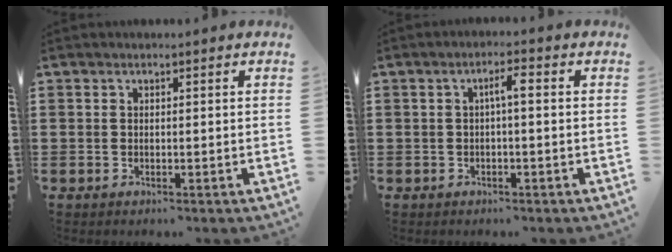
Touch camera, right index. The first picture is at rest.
{"total": 2.5, "force": [-0.1, 0.4, 2.4], "torque": [-0.048, 0.006, -0.004]}